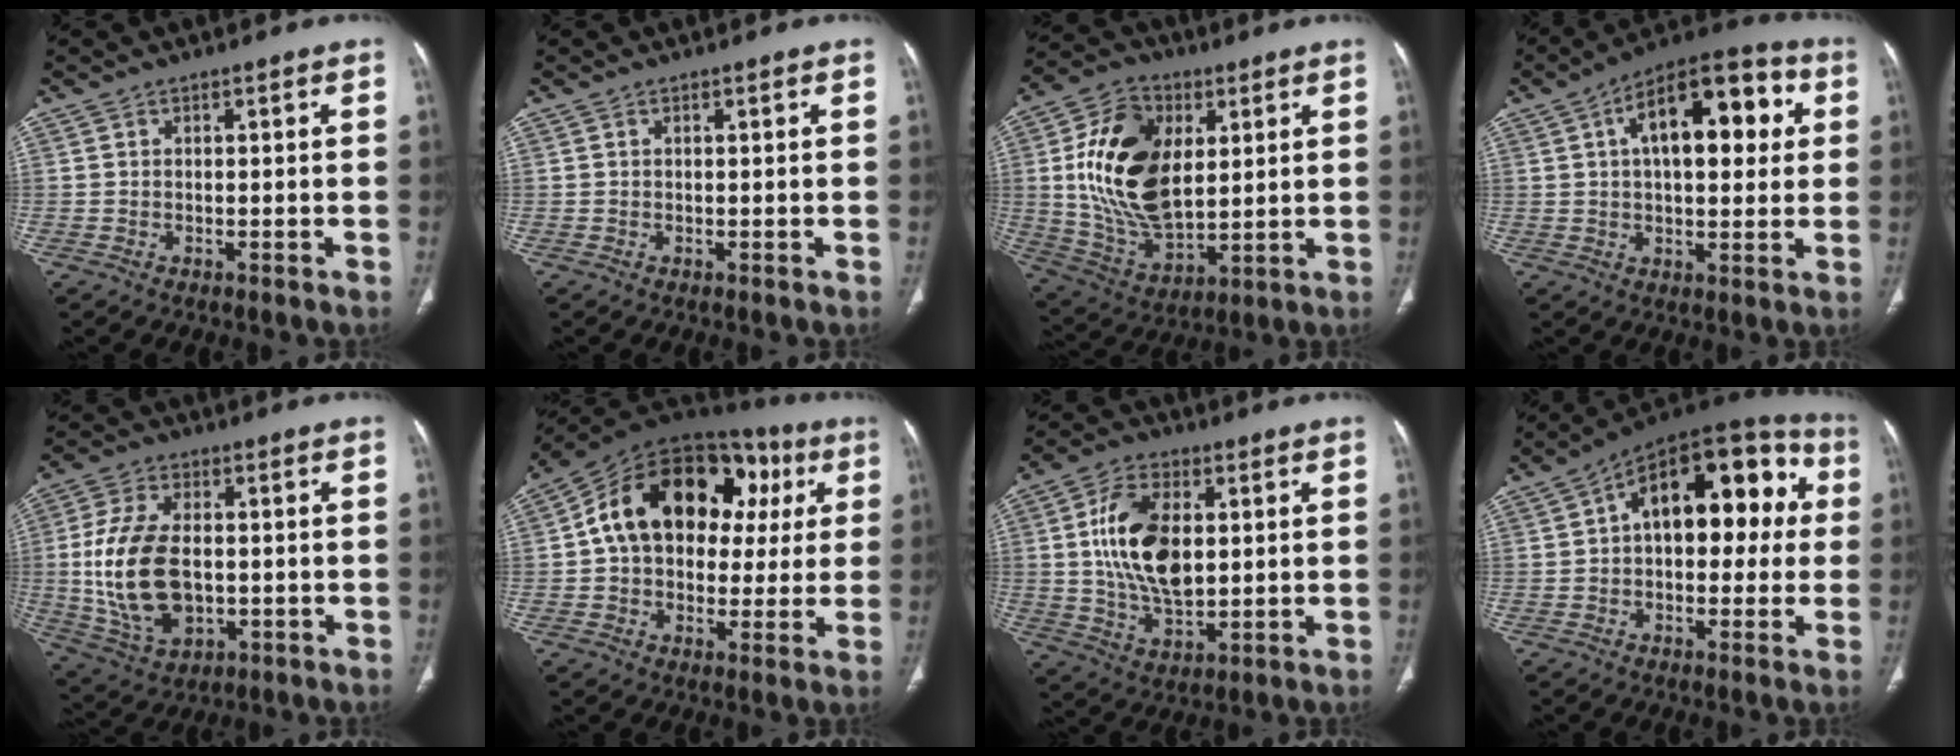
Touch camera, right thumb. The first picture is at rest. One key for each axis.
{"total": 0.0}
{"total": 20.2, "fx": 3.7, "fy": 12.3, "fz": 15.5, "tx": -0.266, "ty": -0.015, "tz": 0.074}
{"total": 18.6, "fx": 4.6, "fy": 9.1, "fz": 15.5, "tx": -0.194, "ty": 0.025, "tz": 0.059}
{"total": 16.7, "fx": -0.7, "fy": 10.0, "fz": 13.3, "tx": -0.261, "ty": -0.002, "tz": 0.002}
{"total": 24.4, "fx": 5.1, "fy": 16.3, "fz": 17.4, "tx": -0.240, "ty": 0.047, "tz": 0.074}
{"total": 15.2, "fx": 2.1, "fy": 8.7, "fz": 12.2, "tx": -0.214, "ty": -0.005, "tz": 0.041}
{"total": 20.4, "fx": 3.2, "fy": 11.4, "fz": 16.6, "tx": -0.191, "ty": 0.046, "tz": 0.033}